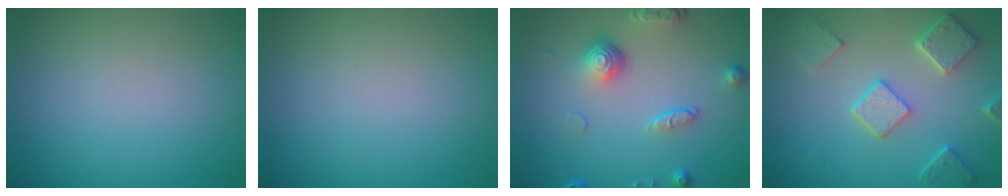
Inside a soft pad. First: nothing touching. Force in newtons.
{"total": 0.0}
{"total": 4.4, "press": 3.2, "slide": 3.1}
{"total": 5.0, "press": 3.9, "slide": 3.0}